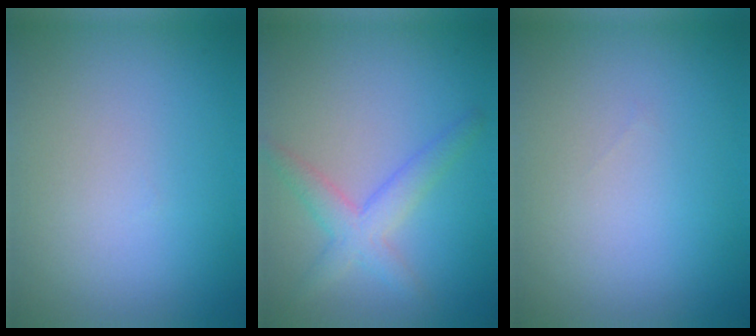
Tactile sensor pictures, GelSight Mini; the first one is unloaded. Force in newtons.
{"total": 3.2, "press": 3.2, "slide": 0.1}
{"total": 0.0}